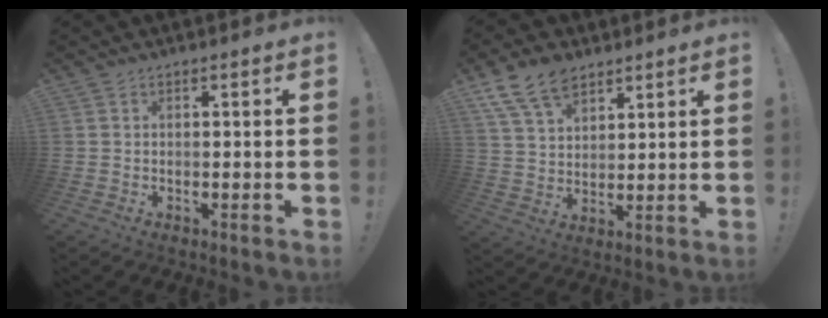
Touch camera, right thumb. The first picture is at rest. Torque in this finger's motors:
{"motor_torque": [0.59, 0.92, 0.20, 0.07, 0.20]}